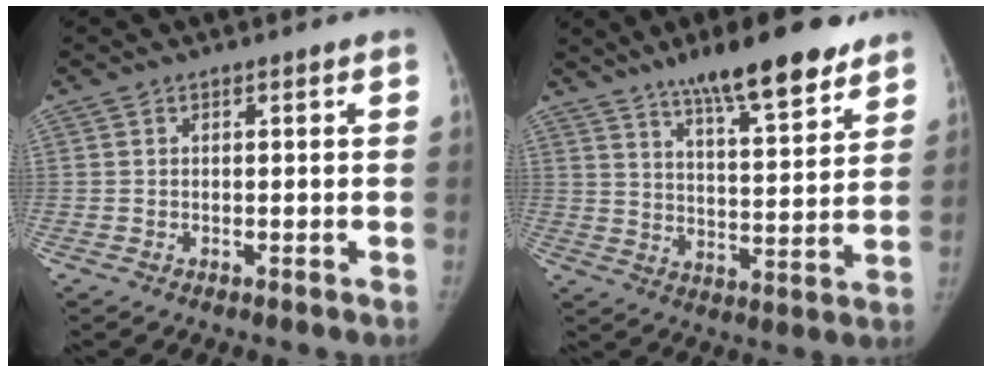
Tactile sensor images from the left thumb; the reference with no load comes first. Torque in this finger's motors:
{"motor_torque": [0.13, 0.06, 0.55, -0.49, 0.07]}